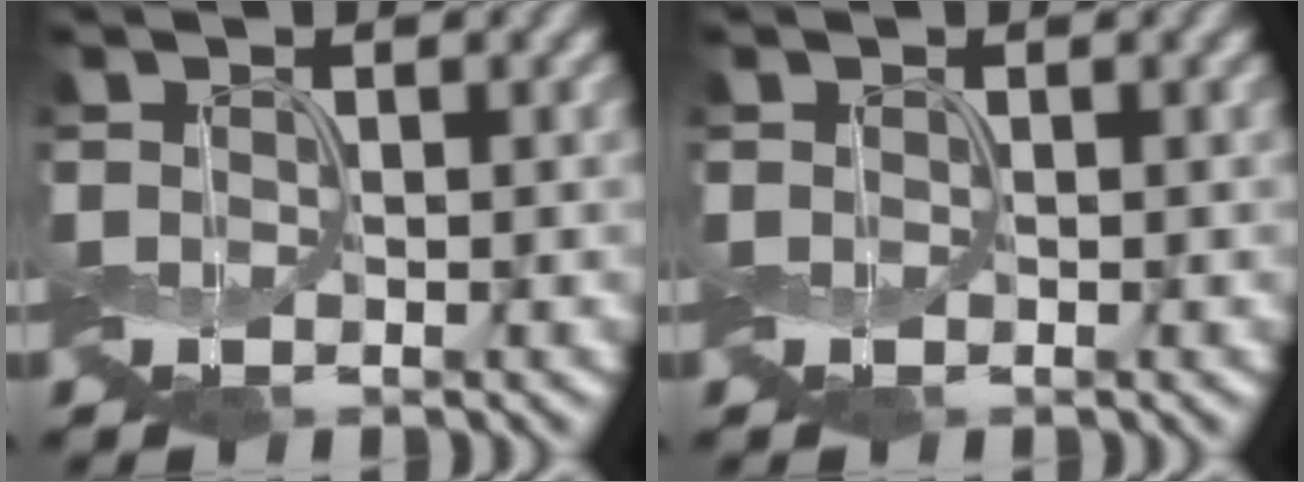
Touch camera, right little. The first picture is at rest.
{"total": 0.0}